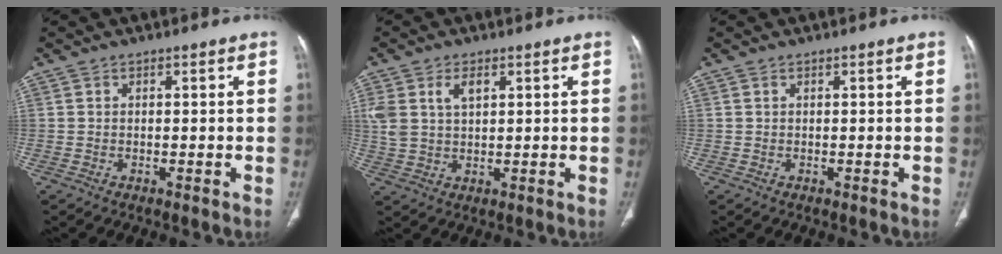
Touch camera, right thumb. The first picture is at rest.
{"total": 6.8, "force": [2.7, 3.9, 4.8], "torque": [-0.103, 0.000, 0.059]}
{"total": 0.0}